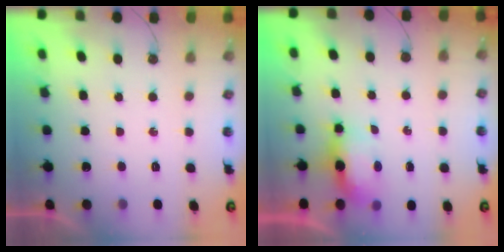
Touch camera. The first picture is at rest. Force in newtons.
{"total": 10.7, "press": 7.2, "slide": 7.9}